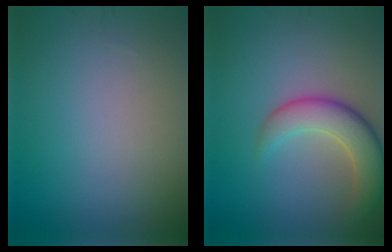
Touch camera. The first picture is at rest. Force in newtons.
{"total": 5.5, "press": 5.5, "slide": 0.5}